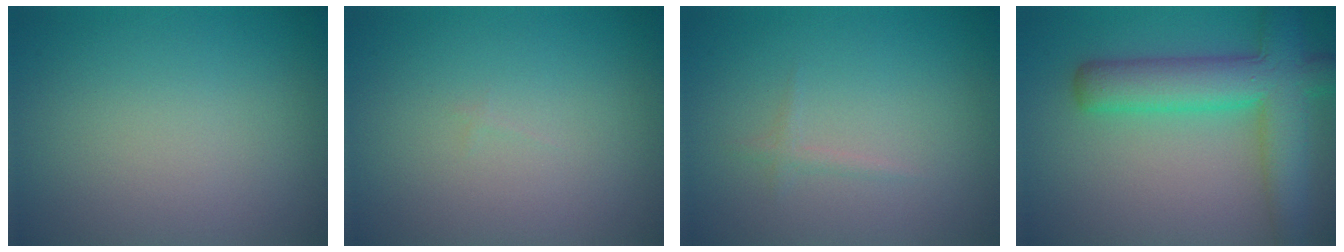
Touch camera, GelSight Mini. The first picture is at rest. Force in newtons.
{"total": 0.0}
{"total": 0.7, "press": 0.7, "slide": 0.0}
{"total": 7.5, "press": 7.4, "slide": 0.3}